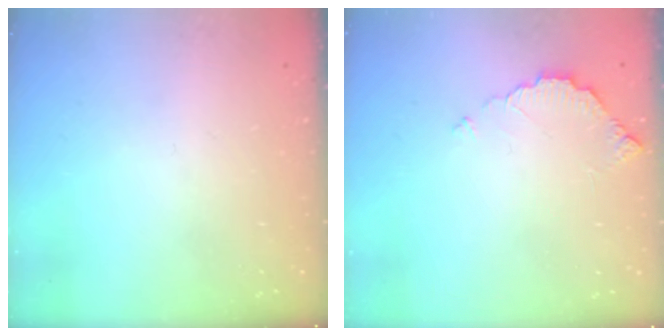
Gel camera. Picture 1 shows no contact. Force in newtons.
{"total": 3.5, "press": 3.5, "slide": 0.2}